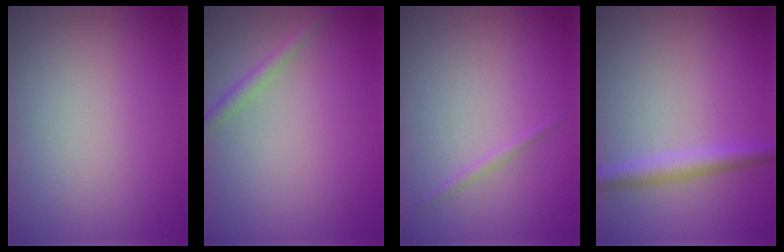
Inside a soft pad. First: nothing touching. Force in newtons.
{"total": 1.3, "press": 1.3, "slide": 0.0}
{"total": 0.7, "press": 0.7, "slide": 0.0}
{"total": 2.4, "press": 2.4, "slide": 0.0}